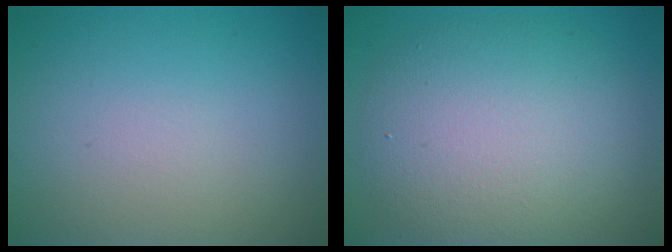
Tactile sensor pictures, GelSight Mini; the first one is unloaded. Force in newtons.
{"total": 8.5, "press": 8.4, "slide": 0.6}